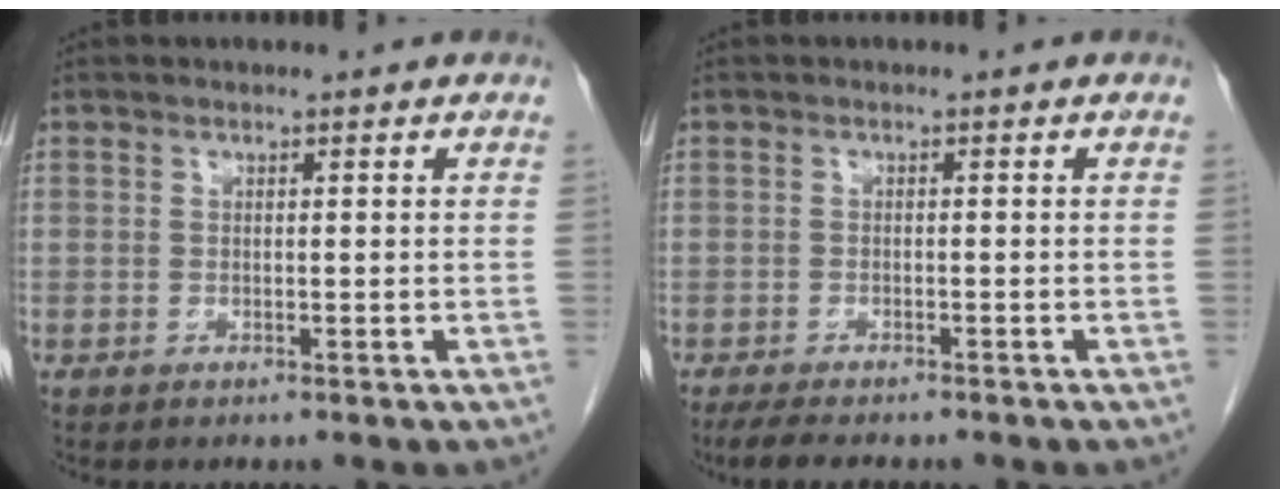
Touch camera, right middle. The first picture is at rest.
{"total": 5.6, "force": [-4.6, 1.3, 2.9], "torque": [-0.047, -0.012, -0.067]}